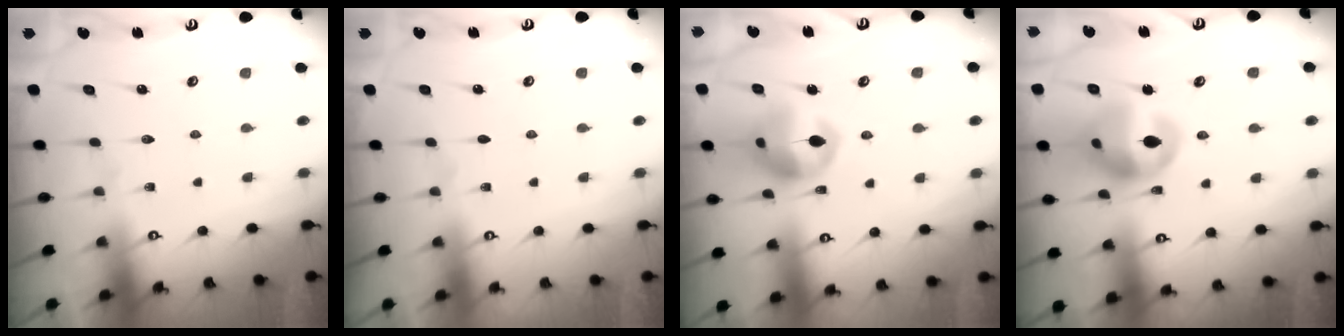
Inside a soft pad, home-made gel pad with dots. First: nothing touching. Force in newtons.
{"total": 0.0}
{"total": 13.2, "press": 13.1, "slide": 1.7}
{"total": 14.8, "press": 14.0, "slide": 4.8}